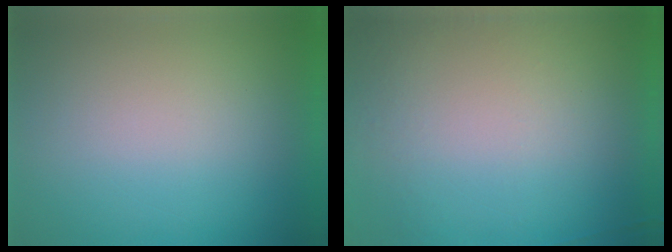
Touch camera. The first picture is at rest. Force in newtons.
{"total": 6.2}